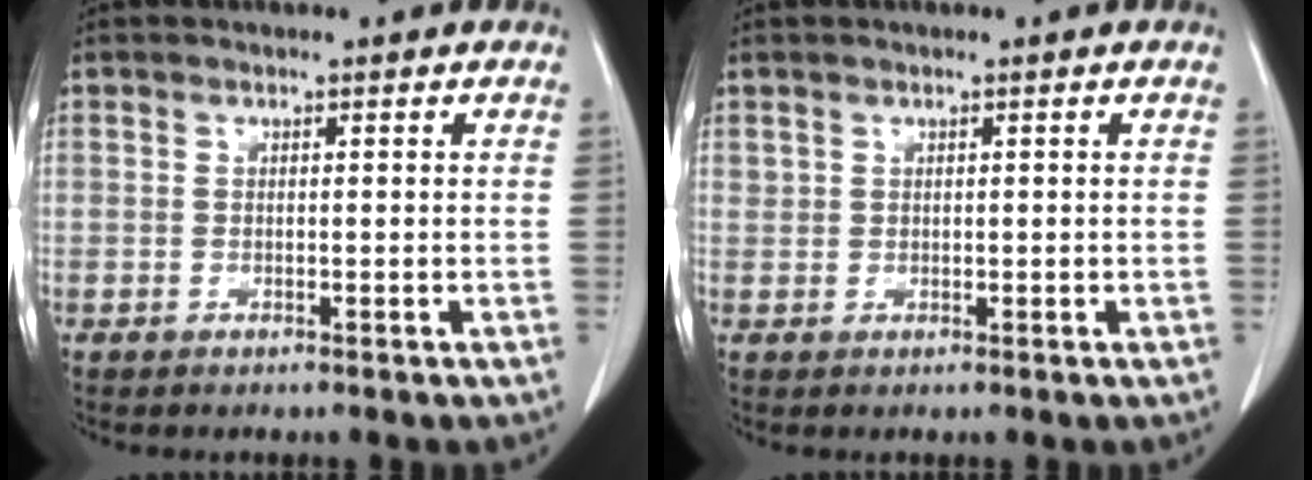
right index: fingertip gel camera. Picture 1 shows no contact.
{"total": 0.8, "force": [0.3, 0.7, 0.2], "torque": [0.001, 0.009, 0.008]}